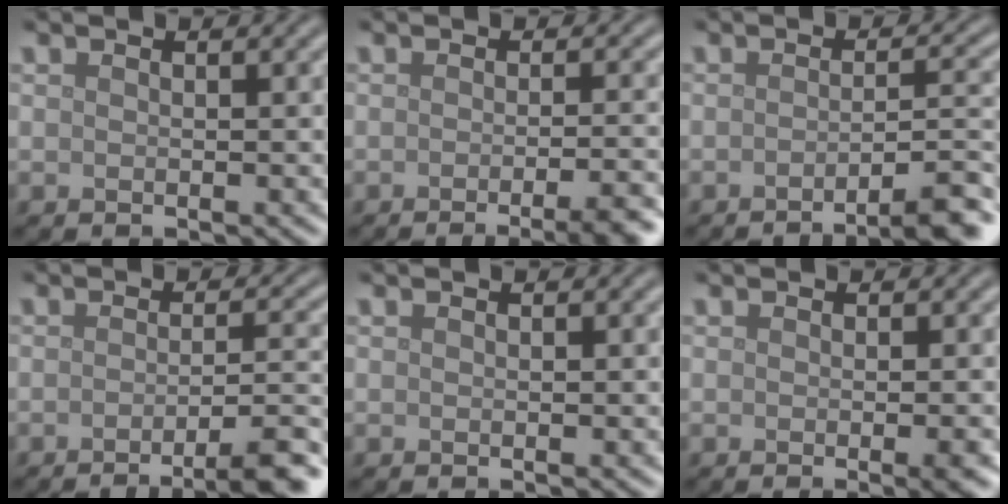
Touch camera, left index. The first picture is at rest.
{"total": 5.5, "force": [-3.0, 1.4, 4.4], "torque": [-0.043, 0.000, -0.036]}
{"total": 5.6, "force": [-3.6, 1.0, 4.2], "torque": [-0.043, 0.011, -0.056]}
{"total": 6.0, "force": [-3.3, 1.2, 4.9], "torque": [-0.057, 0.002, -0.051]}
{"total": 0.0}
{"total": 2.1, "force": [-0.6, 0.5, 2.0], "torque": [-0.019, -0.002, -0.010]}